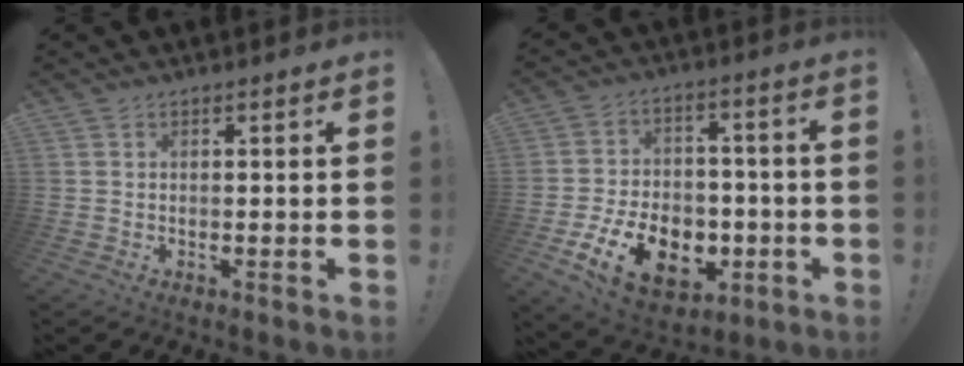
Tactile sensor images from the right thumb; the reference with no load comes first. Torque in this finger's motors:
{"motor_torque": [2.15, 2.35, 1.30, -1.17, 0.09]}